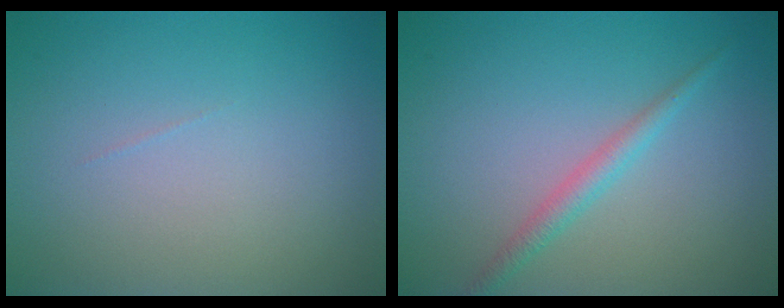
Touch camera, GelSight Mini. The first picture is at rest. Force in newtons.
{"total": 1.8, "press": 1.8, "slide": 0.0}